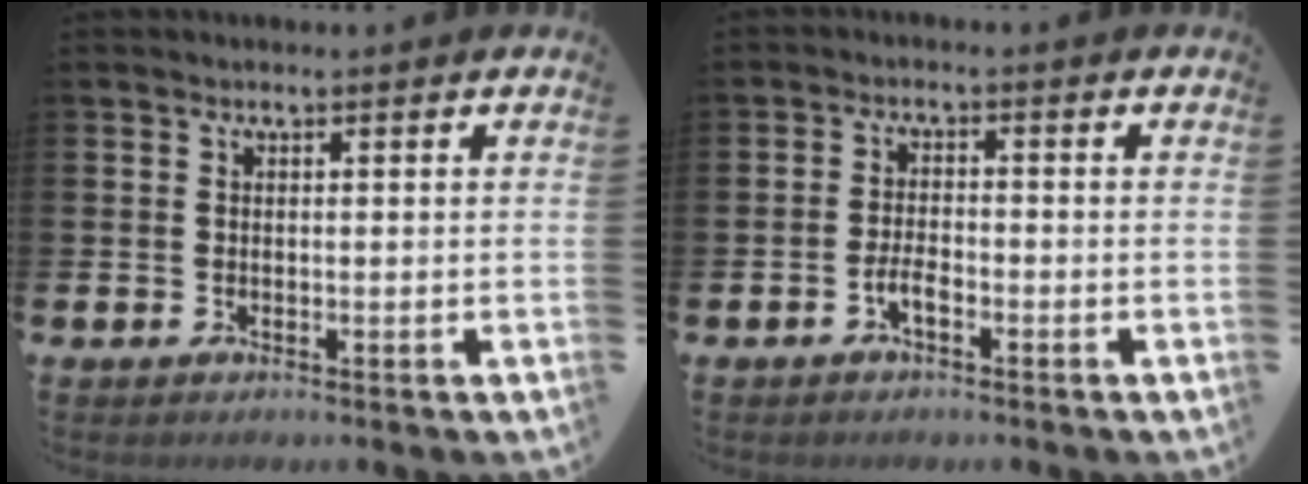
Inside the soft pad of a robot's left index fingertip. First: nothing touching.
{"total": 2.3, "force": [-1.2, 0.9, 1.8], "torque": [-0.032, 0.002, -0.024]}